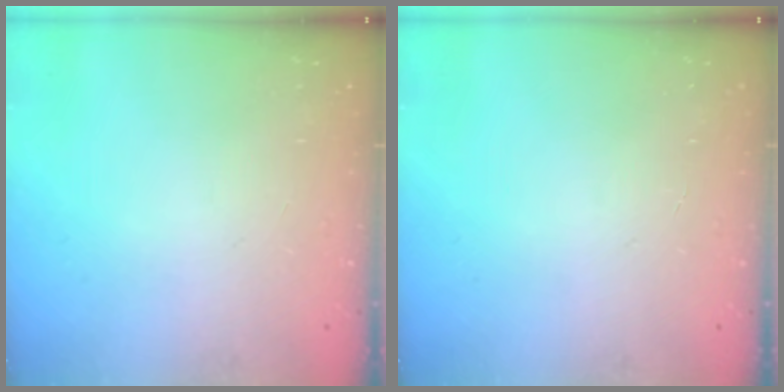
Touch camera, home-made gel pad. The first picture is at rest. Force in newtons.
{"total": 0.0}